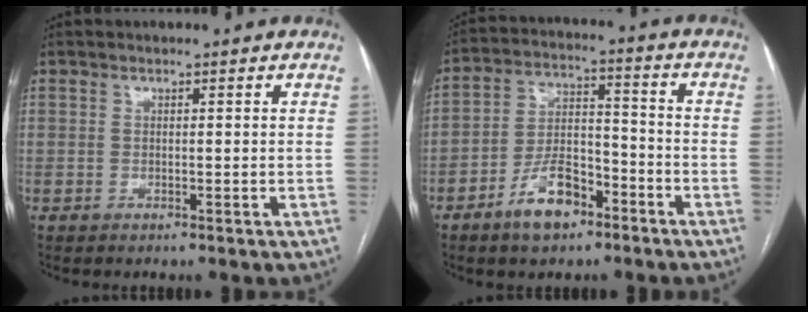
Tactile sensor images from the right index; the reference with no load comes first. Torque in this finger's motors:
{"motor_torque": [0.03, -0.01, -0.23, -0.07]}